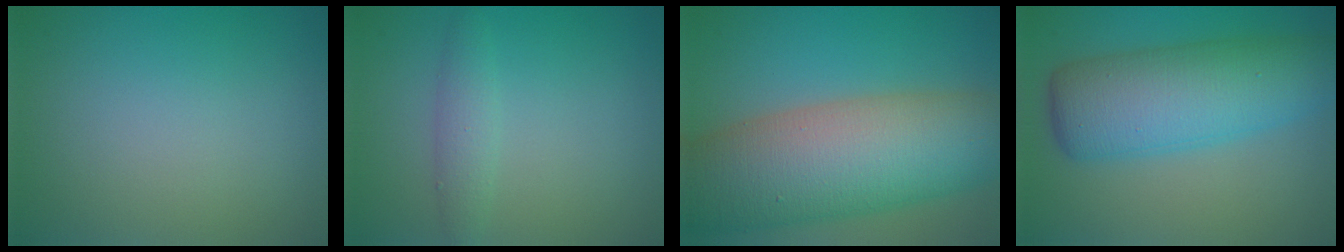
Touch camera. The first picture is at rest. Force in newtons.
{"total": 1.9, "press": 1.9, "slide": 0.0}
{"total": 13.8, "press": 13.8, "slide": 0.7}
{"total": 8.8, "press": 8.8, "slide": 0.3}